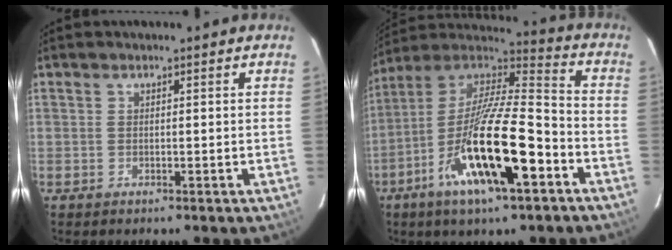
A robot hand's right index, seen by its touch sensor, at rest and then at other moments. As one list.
[{"total": 22.6, "force": [-10.2, 5.5, 19.4], "torque": [-0.356, -0.044, -0.189]}]